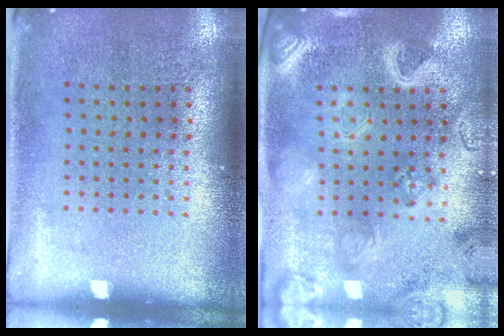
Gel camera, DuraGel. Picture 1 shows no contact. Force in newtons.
{"total": 3.2, "press": 3.1, "slide": 0.9}